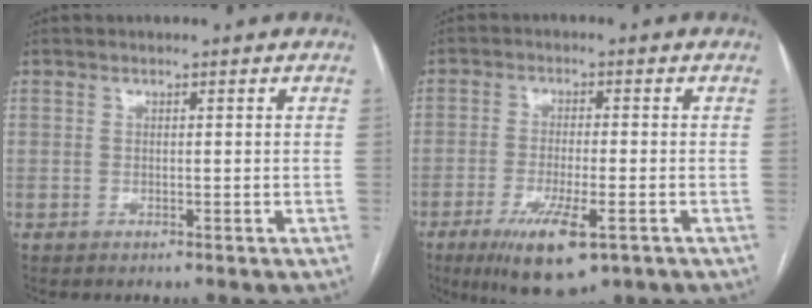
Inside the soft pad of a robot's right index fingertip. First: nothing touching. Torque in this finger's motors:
{"motor_torque": [1.45, -0.60, 0.53, 0.13]}